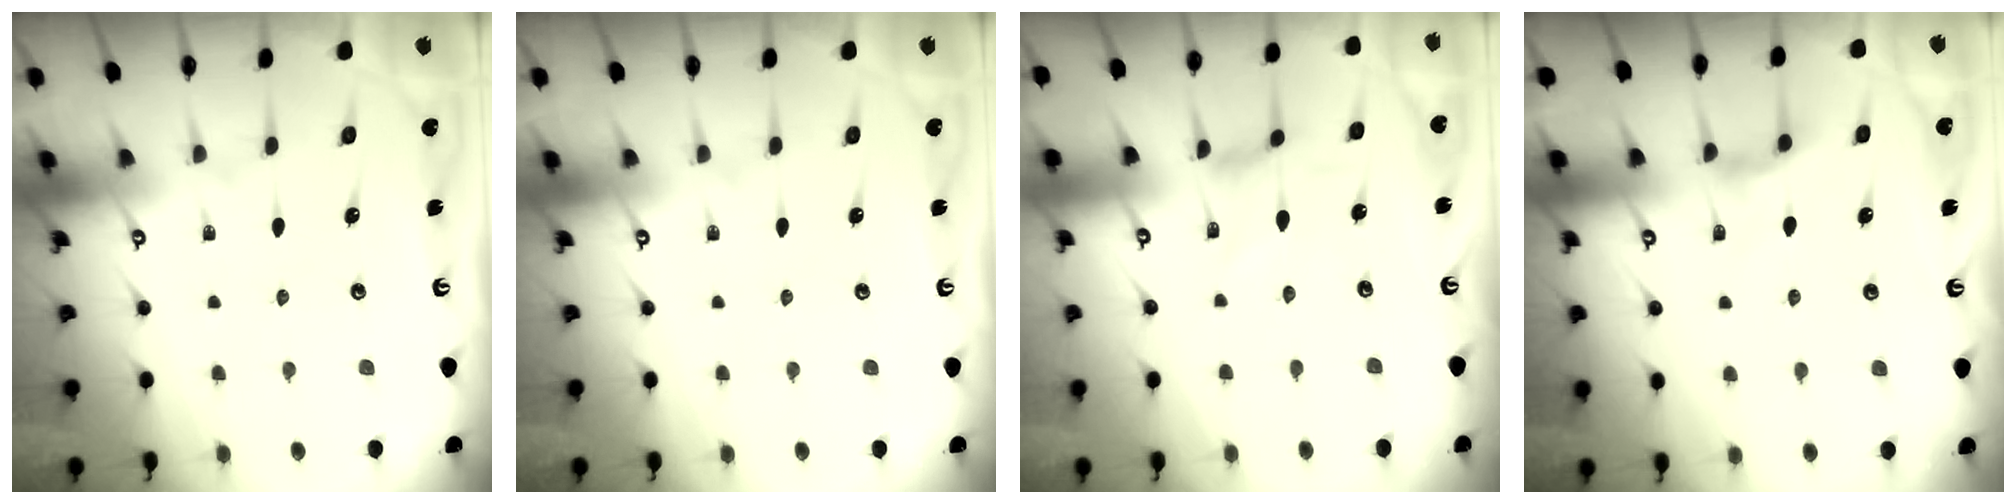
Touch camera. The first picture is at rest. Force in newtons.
{"total": 0.0}
{"total": 0.0}
{"total": 3.5, "press": 3.4, "slide": 0.6}